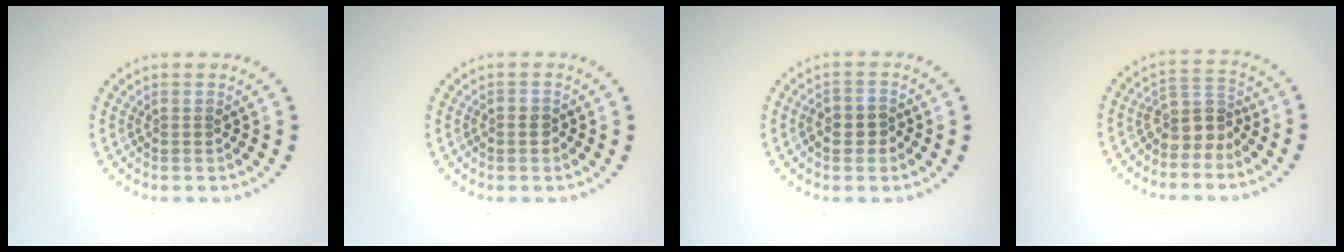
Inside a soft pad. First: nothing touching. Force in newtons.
{"total": 0.6, "press": 0.5, "slide": 0.2}
{"total": 2.3, "press": 2.2, "slide": 0.7}
{"total": 3.0, "press": 2.2, "slide": 2.0}